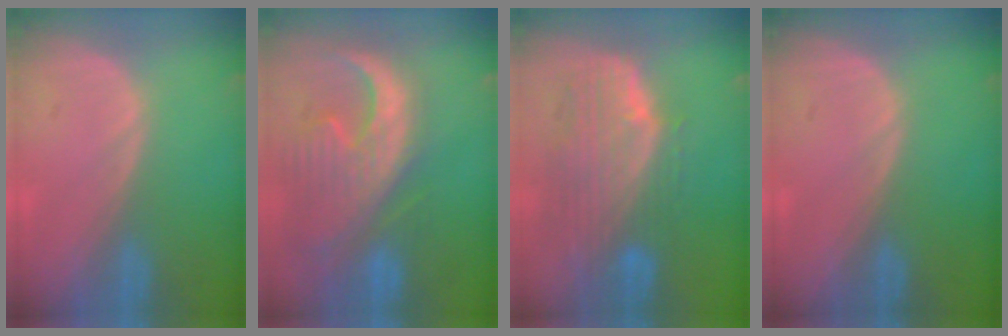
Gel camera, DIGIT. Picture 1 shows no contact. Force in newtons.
{"total": 13.5, "press": 11.5, "slide": 7.0}
{"total": 10.0, "press": 8.9, "slide": 4.6}
{"total": 0.0}